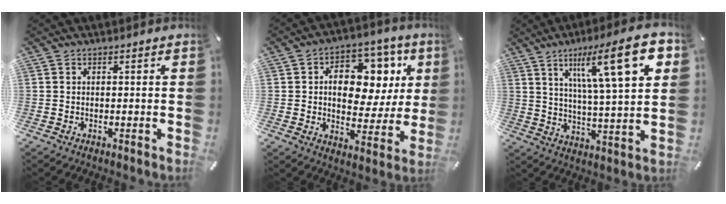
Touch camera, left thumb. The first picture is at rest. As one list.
[{"total": 13.4, "force": [3.5, 9.8, 8.5], "torque": [-0.116, -0.018, 0.062]}, {"total": 19.4, "force": [9.1, 4.3, 16.7], "torque": [-0.262, -0.032, 0.131]}]